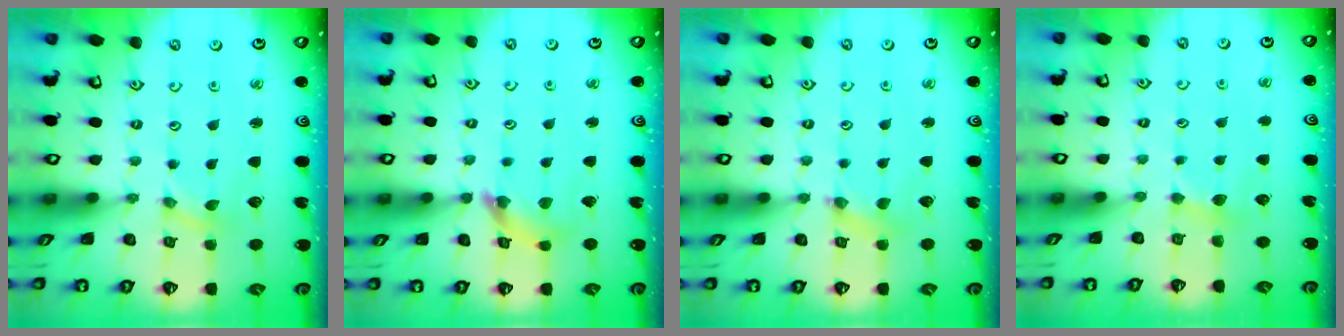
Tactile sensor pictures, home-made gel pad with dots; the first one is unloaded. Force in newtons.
{"total": 7.5, "press": 7.5, "slide": 0.7}
{"total": 2.3, "press": 2.3, "slide": 0.3}
{"total": 2.5, "press": 2.4, "slide": 0.2}